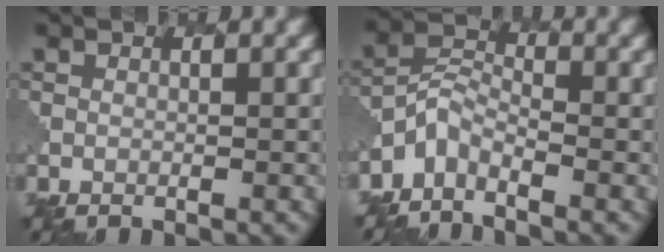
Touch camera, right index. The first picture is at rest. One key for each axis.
{"total": 2.8, "fx": -2.4, "fy": 1.2, "fz": 0.8, "tx": -0.017, "ty": 0.001, "tz": -0.062}